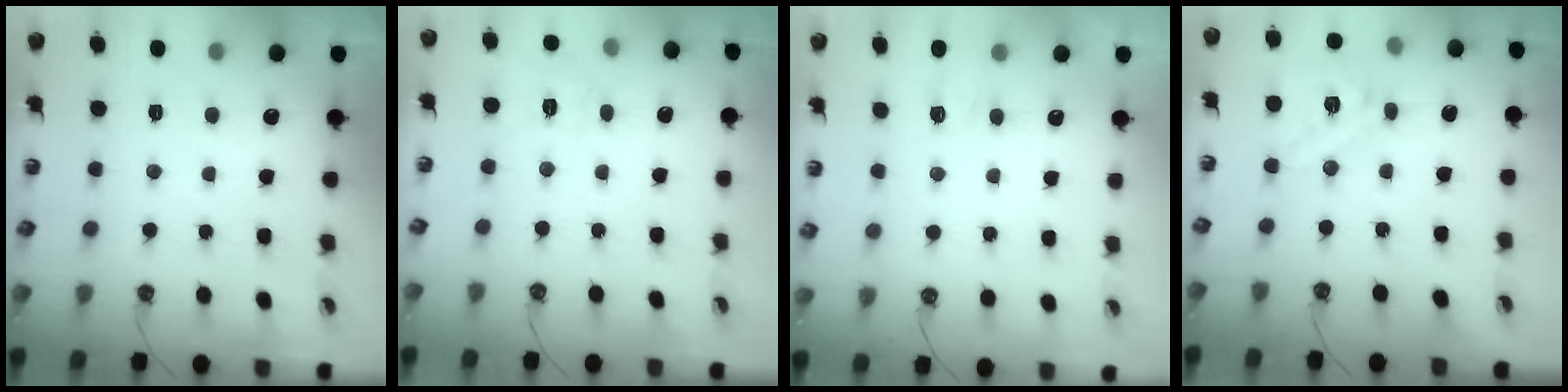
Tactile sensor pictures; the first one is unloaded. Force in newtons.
{"total": 5.8, "press": 5.8, "slide": 0.6}
{"total": 5.6, "press": 5.6, "slide": 0.6}
{"total": 13.7, "press": 13.6, "slide": 2.1}